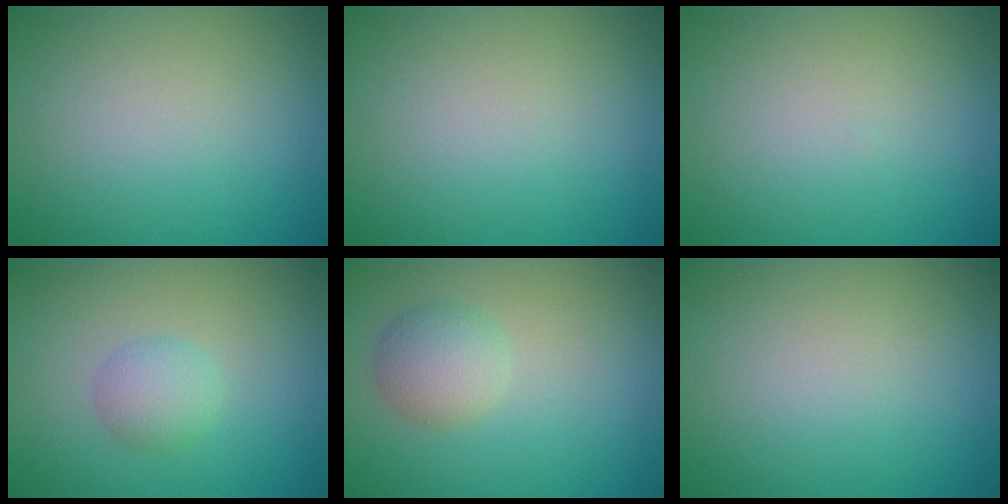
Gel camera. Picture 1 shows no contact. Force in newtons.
{"total": 0.0}
{"total": 0.0}
{"total": 2.0, "press": 2.0, "slide": 0.0}
{"total": 2.7, "press": 2.7, "slide": 0.1}
{"total": 0.0}